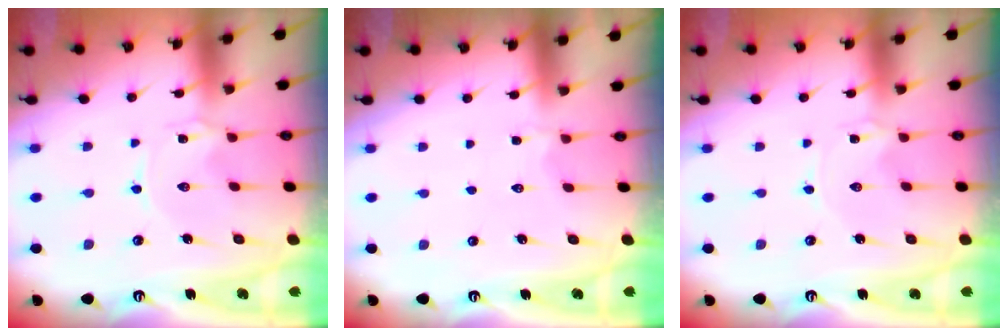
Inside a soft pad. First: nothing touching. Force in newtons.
{"total": 2.0, "press": 1.7, "slide": 1.0}
{"total": 0.0}